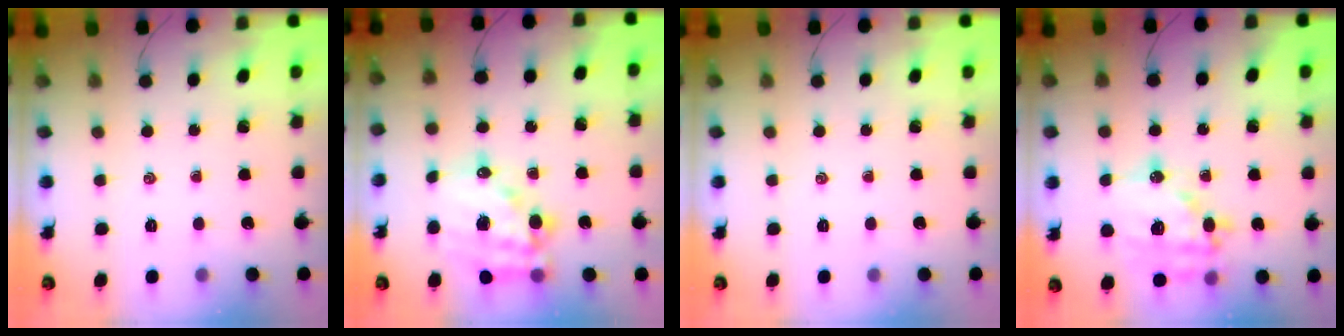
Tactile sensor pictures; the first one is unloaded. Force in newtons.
{"total": 15.6, "press": 15.2, "slide": 3.3}
{"total": 0.0}
{"total": 17.0, "press": 16.6, "slide": 3.5}